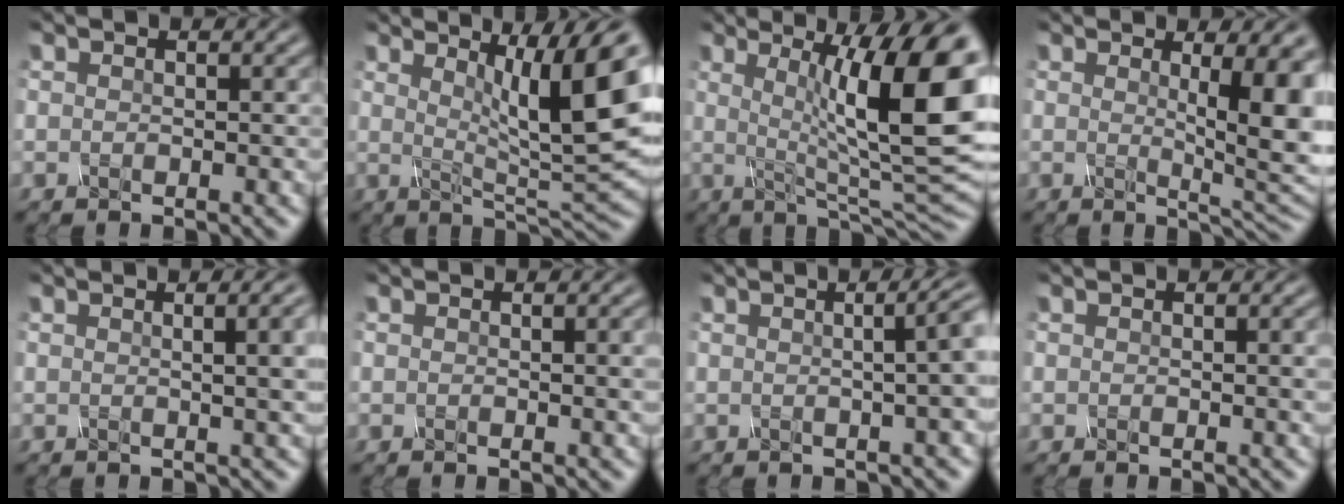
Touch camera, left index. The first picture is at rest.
{"total": 10.5, "force": [2.9, 2.0, 9.8], "torque": [-0.135, 0.001, 0.050]}
{"total": 13.5, "force": [2.2, 3.2, 12.9], "torque": [-0.165, -0.002, 0.036]}
{"total": 7.9, "force": [1.4, 2.1, 7.5], "torque": [-0.086, -0.008, 0.024]}
{"total": 7.0, "force": [1.7, 3.2, 6.1], "torque": [-0.022, 0.039, -0.005]}
{"total": 2.0, "force": [0.2, 0.7, 1.9], "torque": [-0.015, 0.004, 0.000]}
{"total": 8.2, "force": [1.8, 4.3, 6.7], "torque": [-0.008, 0.055, -0.014]}
{"total": 1.6, "force": [0.2, 0.5, 1.5], "torque": [-0.013, 0.003, -0.001]}